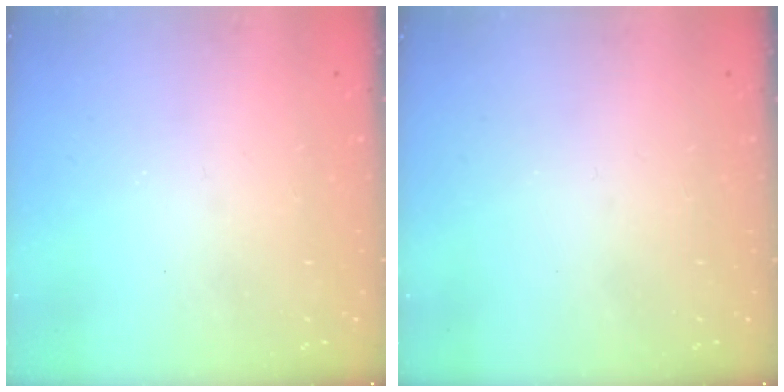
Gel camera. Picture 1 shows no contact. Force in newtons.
{"total": 0.0}